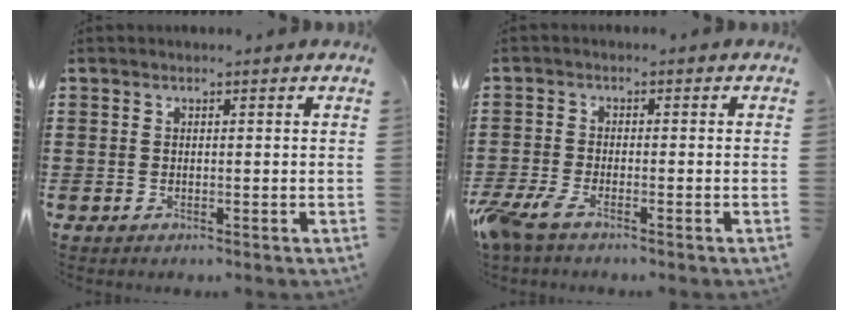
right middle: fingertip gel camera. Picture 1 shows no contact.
{"total": 3.2, "force": [-2.3, 0.5, 2.2], "torque": [-0.073, -0.014, -0.053]}